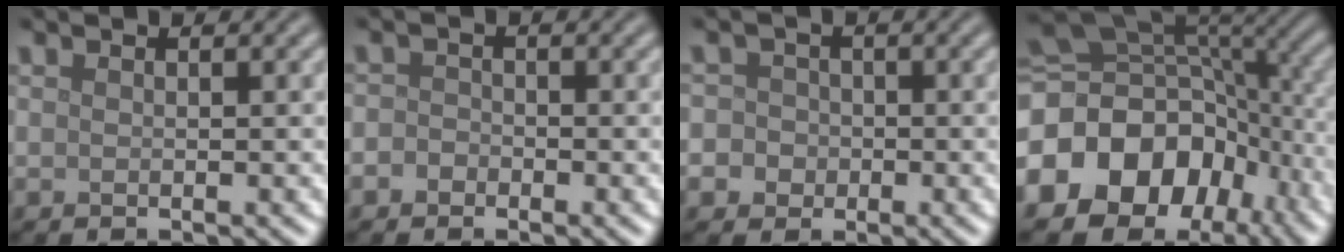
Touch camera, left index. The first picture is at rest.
{"total": 1.5, "force": [-0.6, 1.4, 0.4], "torque": [0.011, 0.004, -0.017]}
{"total": 5.1, "force": [-0.8, 4.9, 1.2], "torque": [-0.005, 0.018, -0.045]}
{"total": 16.0, "force": [-5.7, 12.2, 8.6], "torque": [-0.198, -0.019, -0.093]}